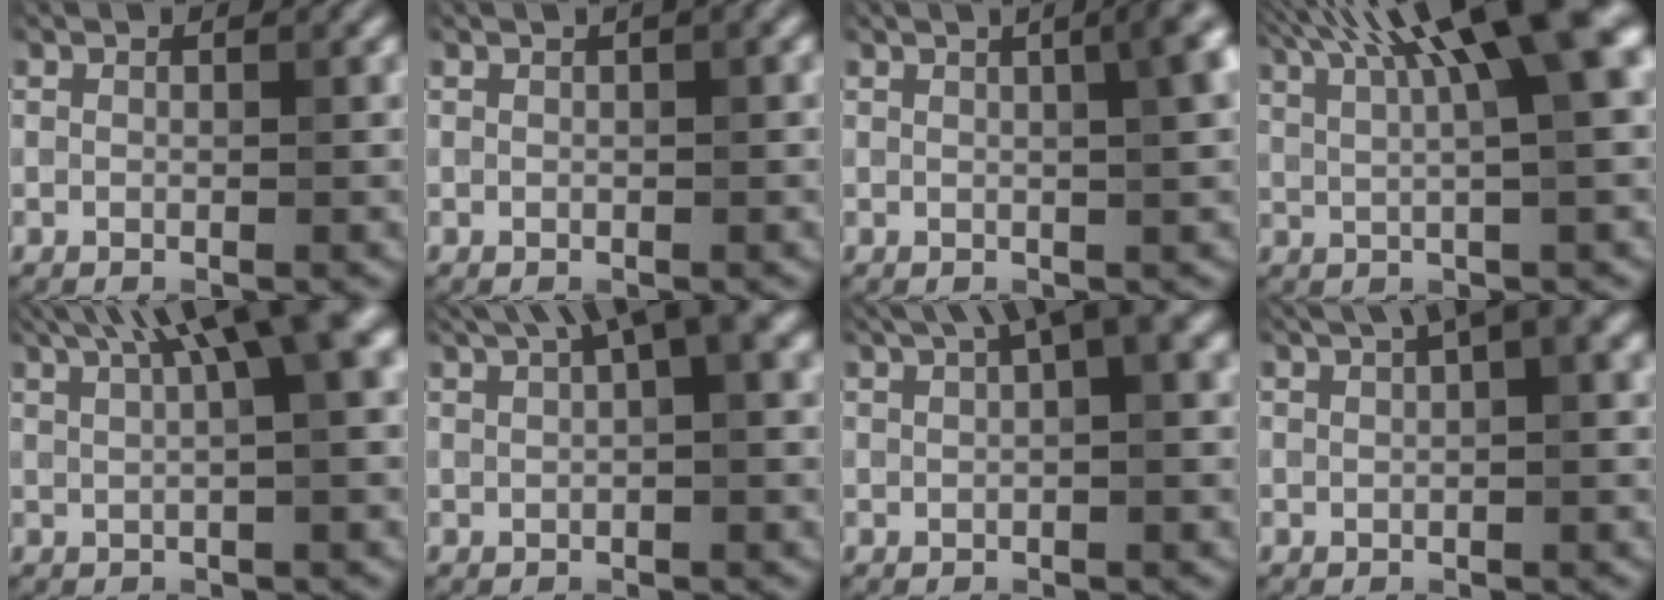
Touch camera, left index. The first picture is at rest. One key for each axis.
{"total": 1.4, "fx": 0.5, "fy": 0.3, "fz": 1.3, "tx": -0.018, "ty": 0.007, "tz": 0.003}
{"total": 6.4, "fx": 1.9, "fy": 2.7, "fz": 5.5, "tx": -0.023, "ty": 0.039, "tz": 0.000}
{"total": 13.0, "fx": 5.8, "fy": 3.5, "fz": 11.1, "tx": -0.128, "ty": 0.036, "tz": 0.076}
{"total": 11.6, "fx": 5.2, "fy": 3.5, "fz": 9.8, "tx": -0.097, "ty": 0.045, "tz": 0.061}
{"total": 6.9, "fx": 3.8, "fy": 1.6, "fz": 5.5, "tx": -0.077, "ty": 0.025, "tz": 0.064}
{"total": 6.2, "fx": 3.3, "fy": 1.4, "fz": 5.0, "tx": -0.068, "ty": 0.023, "tz": 0.055}
{"total": 5.6, "fx": 3.3, "fy": 1.2, "fz": 4.4, "tx": -0.060, "ty": 0.022, "tz": 0.051}